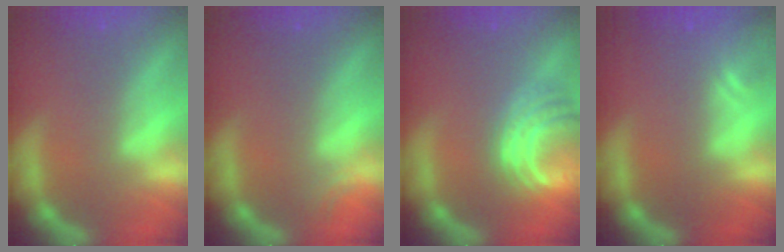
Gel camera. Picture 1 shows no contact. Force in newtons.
{"total": 0.9}
{"total": 6.5}
{"total": 1.9}